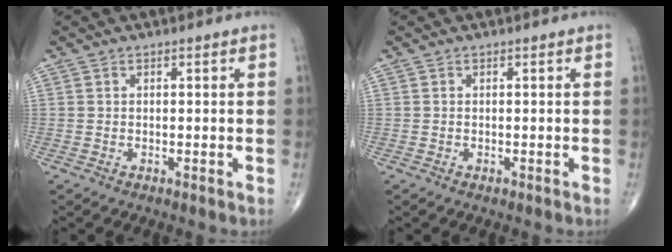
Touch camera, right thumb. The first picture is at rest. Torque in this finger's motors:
{"motor_torque": [-0.25, -0.04, -0.15, -0.07, -0.01]}